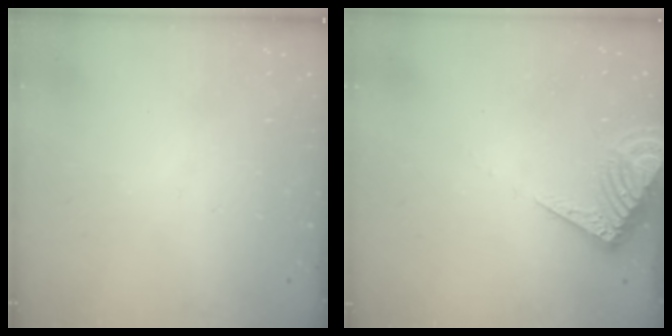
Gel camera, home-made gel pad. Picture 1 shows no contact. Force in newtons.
{"total": 7.7, "press": 7.7, "slide": 0.5}